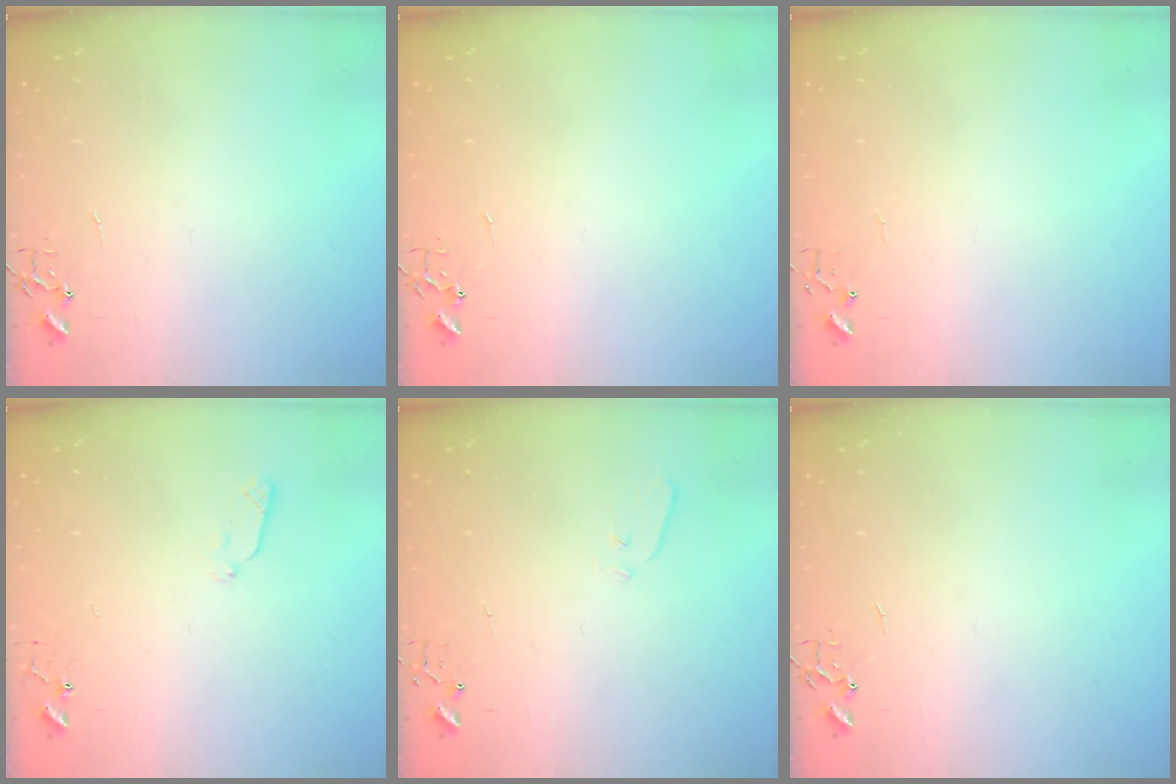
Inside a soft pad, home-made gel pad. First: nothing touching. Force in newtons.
{"total": 0.0}
{"total": 4.2, "press": 4.2, "slide": 0.4}
{"total": 5.6, "press": 5.6, "slide": 0.8}
{"total": 3.6, "press": 3.5, "slide": 0.6}
{"total": 0.0}